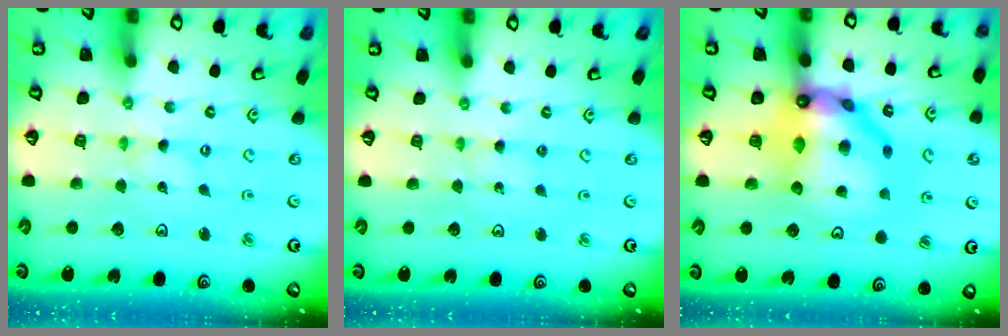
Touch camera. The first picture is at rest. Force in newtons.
{"total": 3.0, "press": 3.0, "slide": 0.4}
{"total": 17.7, "press": 17.6, "slide": 1.8}